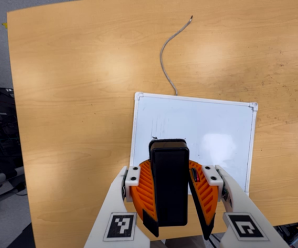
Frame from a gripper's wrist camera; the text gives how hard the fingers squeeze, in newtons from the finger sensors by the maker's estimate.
{"total": 9.5, "left": 9.4, "right": 9.6}